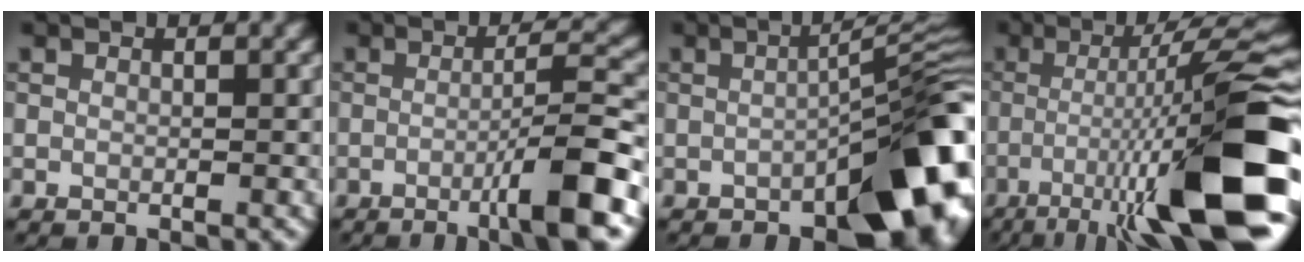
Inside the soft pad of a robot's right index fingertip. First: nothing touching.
{"total": 6.9, "force": [-2.7, 0.6, 6.3], "torque": [-0.086, 0.014, -0.056]}
{"total": 10.3, "force": [-4.7, 3.2, 8.6], "torque": [-0.096, 0.013, -0.073]}
{"total": 13.8, "force": [-5.3, 1.7, 12.6], "torque": [-0.184, 0.015, -0.081]}